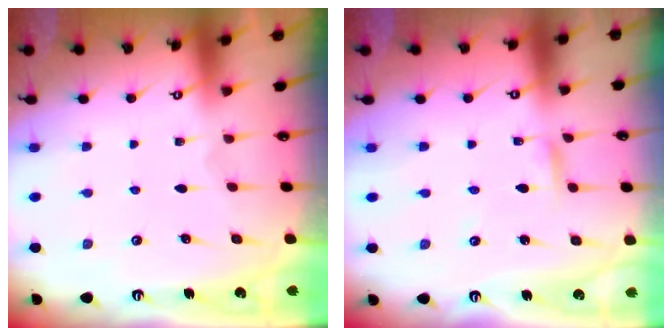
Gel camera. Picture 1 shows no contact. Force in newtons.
{"total": 2.4, "press": 2.4, "slide": 0.0}